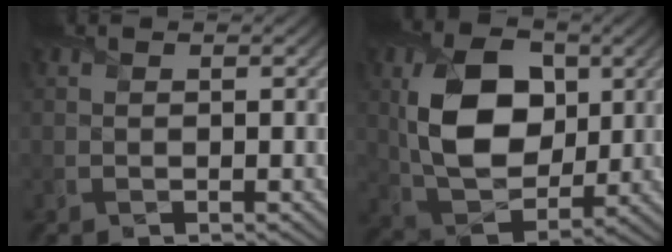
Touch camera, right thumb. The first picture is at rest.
{"total": 12.2, "force": [2.2, 8.3, 8.7], "torque": [-0.179, -0.005, 0.041]}